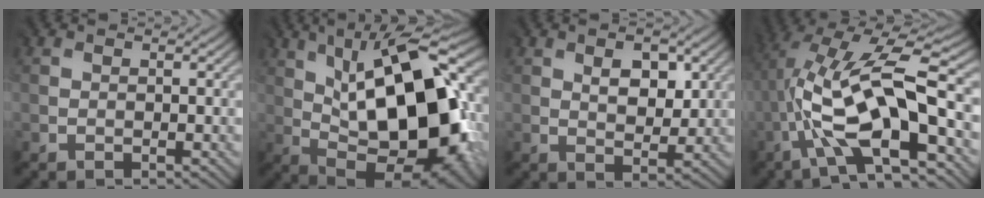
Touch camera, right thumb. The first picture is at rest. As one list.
[{"total": 18.5, "force": [2.6, 8.1, 16.5], "torque": [-0.260, 0.020, 0.045]}, {"total": 4.4, "force": [1.7, 2.5, 3.2], "torque": [-0.051, -0.004, 0.032]}, {"total": 14.1, "force": [-2.4, 4.6, 13.1], "torque": [-0.249, 0.016, -0.040]}]